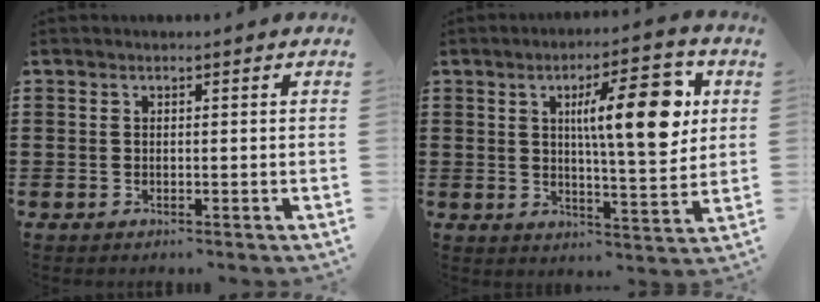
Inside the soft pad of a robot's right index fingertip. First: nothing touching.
{"total": 12.2, "force": [3.8, 3.2, 11.1], "torque": [-0.176, -0.005, 0.053]}